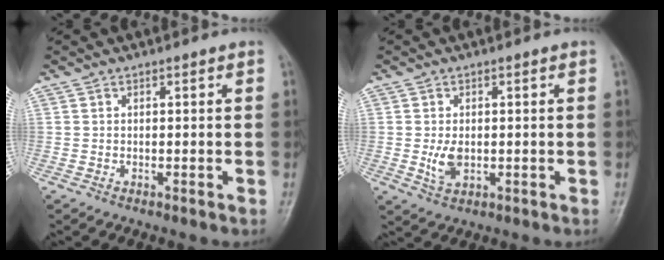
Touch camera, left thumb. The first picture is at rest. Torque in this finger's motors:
{"motor_torque": [0.91, 0.91, 0.53, -0.19, 0.02]}